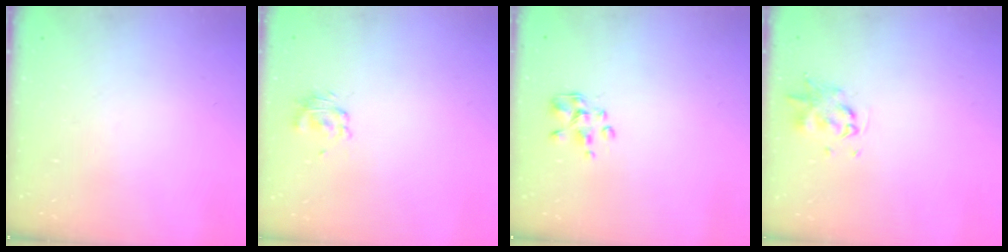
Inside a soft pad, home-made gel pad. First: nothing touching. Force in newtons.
{"total": 2.9, "press": 2.8, "slide": 0.7}
{"total": 2.3, "press": 2.1, "slide": 0.7}
{"total": 1.9, "press": 1.9, "slide": 0.4}